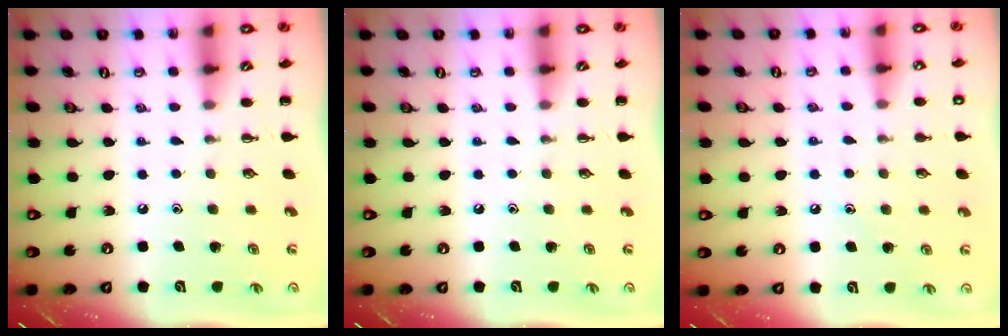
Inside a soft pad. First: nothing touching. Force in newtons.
{"total": 0.0}
{"total": 6.2, "press": 6.0, "slide": 1.6}